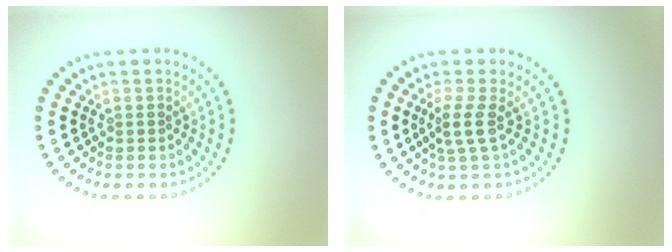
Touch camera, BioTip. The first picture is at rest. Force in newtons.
{"total": 2.2, "press": 1.6, "slide": 1.5}